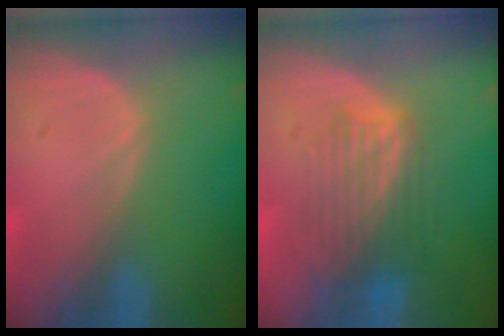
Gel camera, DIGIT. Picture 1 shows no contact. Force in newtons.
{"total": 6.3, "press": 6.3, "slide": 0.5}